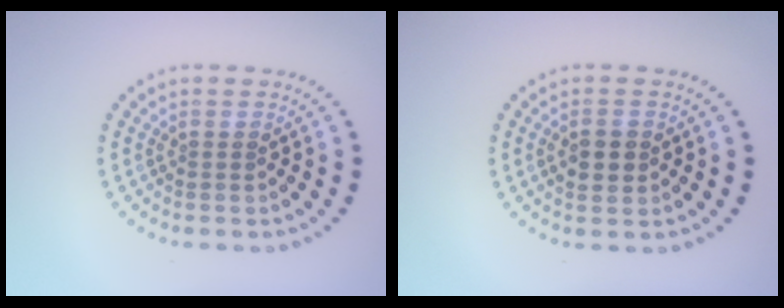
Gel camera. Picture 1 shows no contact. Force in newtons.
{"total": 2.5, "press": 2.4, "slide": 0.2}